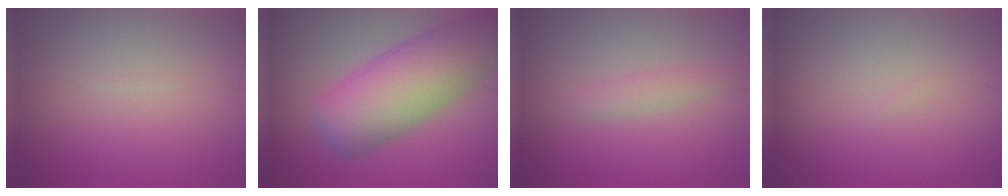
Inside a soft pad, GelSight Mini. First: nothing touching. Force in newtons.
{"total": 10.6, "press": 10.6, "slide": 0.5}
{"total": 1.4, "press": 1.4, "slide": 0.1}
{"total": 0.0}